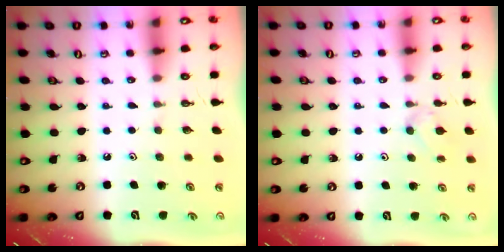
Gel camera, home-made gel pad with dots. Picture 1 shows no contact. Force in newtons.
{"total": 5.7, "press": 5.6, "slide": 0.9}